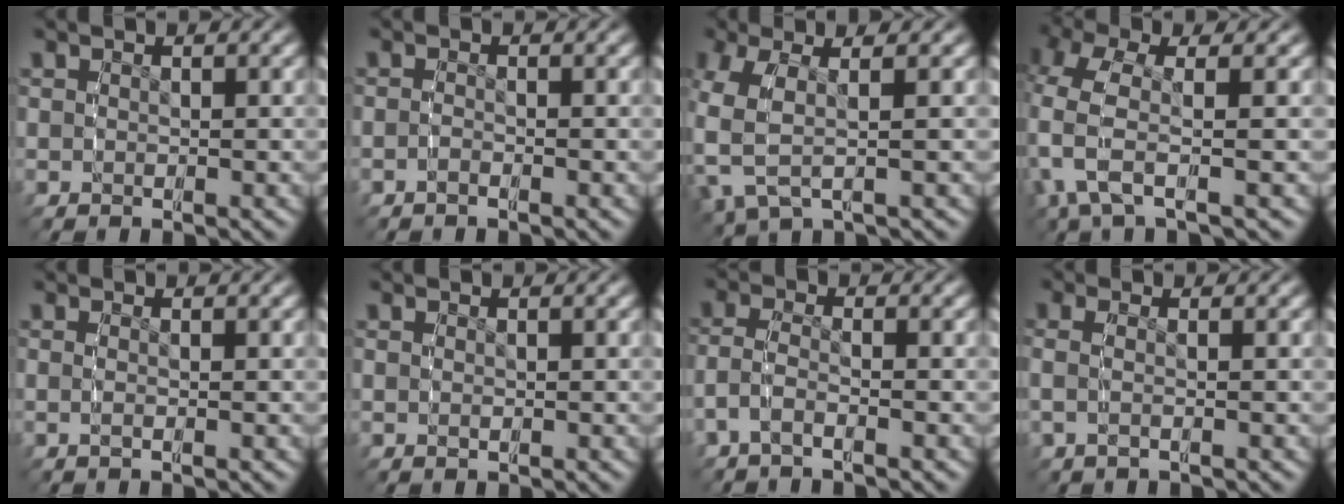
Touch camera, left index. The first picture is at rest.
{"total": 1.2, "force": [-1.0, 0.5, 0.4], "torque": [-0.009, 0.002, -0.023]}
{"total": 7.2, "force": [0.3, 5.1, 5.1], "torque": [-0.132, -0.003, 0.006]}
{"total": 5.2, "force": [0.1, 3.1, 4.2], "torque": [-0.128, -0.008, 0.004]}
{"total": 0.8, "force": [-0.3, 0.0, 0.7], "torque": [-0.018, -0.003, -0.005]}
{"total": 0.0}
{"total": 2.8, "force": [-1.3, 1.7, 1.8], "torque": [-0.056, -0.010, -0.021]}
{"total": 2.1, "force": [-0.1, 1.1, 1.7], "torque": [-0.047, 0.003, -0.005]}